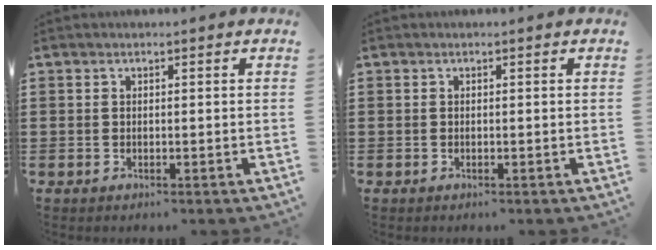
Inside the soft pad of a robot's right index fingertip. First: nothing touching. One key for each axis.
{"total": 0.0}